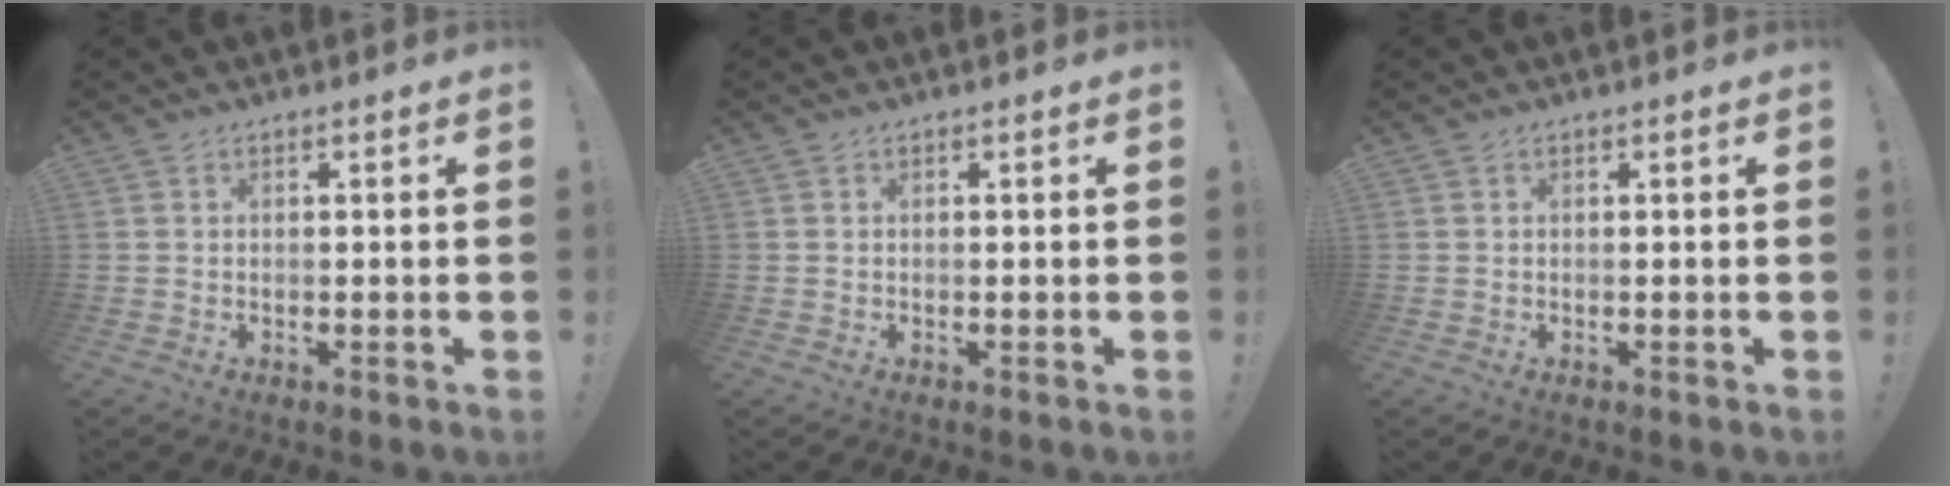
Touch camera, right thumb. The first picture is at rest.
{"total": 0.0}
{"total": 0.0}